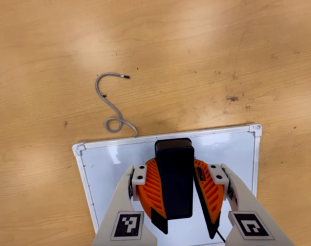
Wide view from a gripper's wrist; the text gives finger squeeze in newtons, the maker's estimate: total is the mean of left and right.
{"total": 10.1, "left": 10.3, "right": 9.9}